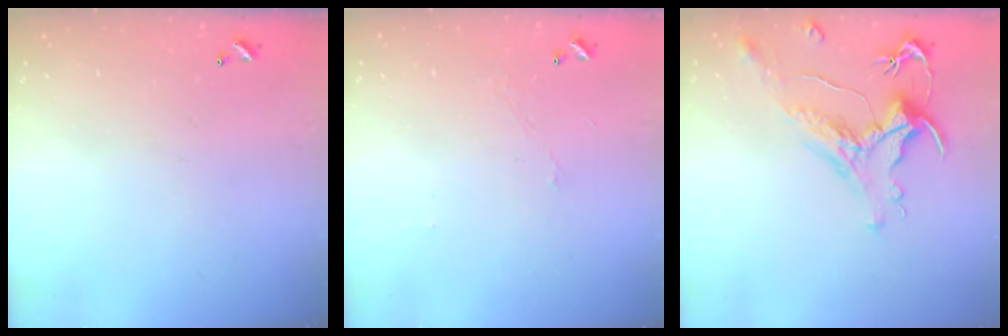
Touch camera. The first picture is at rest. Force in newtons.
{"total": 0.0}
{"total": 1.7, "press": 1.1, "slide": 1.3}